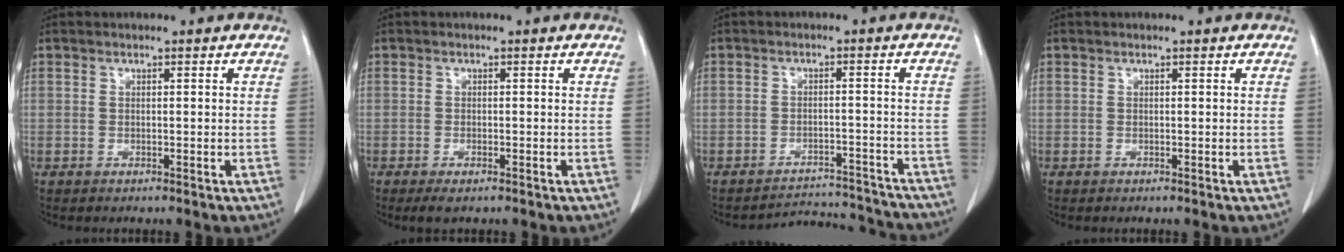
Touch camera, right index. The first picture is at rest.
{"total": 2.1, "force": [-1.4, 0.6, 1.5], "torque": [-0.018, -0.005, -0.017]}
{"total": 8.2, "force": [-7.9, 1.3, -1.7], "torque": [0.032, 0.031, -0.100]}
{"total": 0.0}